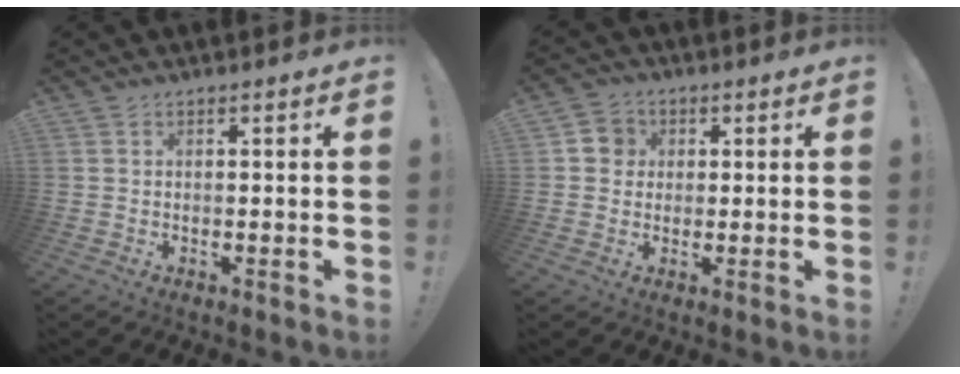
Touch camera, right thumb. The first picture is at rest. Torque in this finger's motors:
{"motor_torque": [0.51, 0.71, 0.17, -0.22, -0.02]}